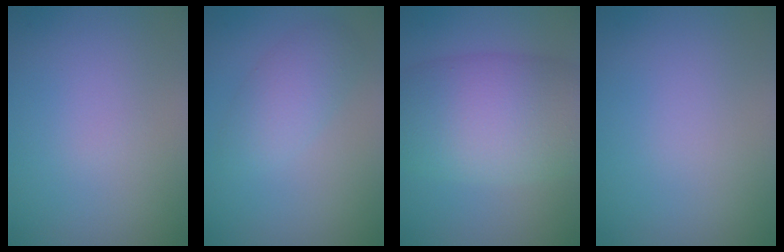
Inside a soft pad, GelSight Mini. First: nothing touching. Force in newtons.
{"total": 2.7, "press": 2.7, "slide": 0.1}
{"total": 9.2, "press": 9.1, "slide": 0.4}
{"total": 0.0}